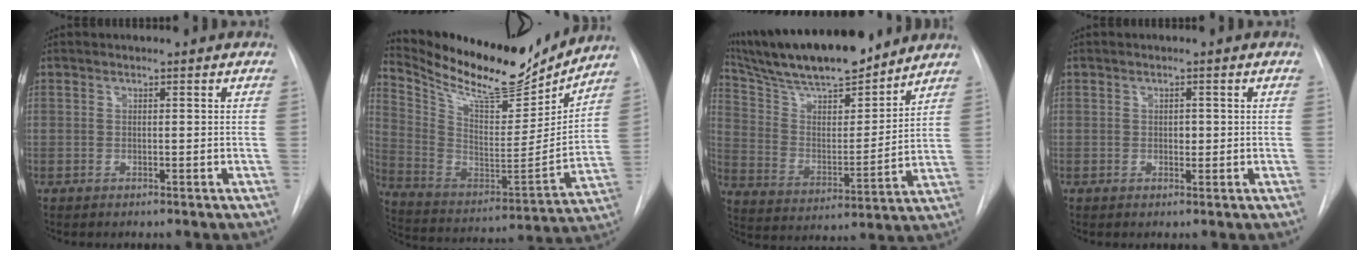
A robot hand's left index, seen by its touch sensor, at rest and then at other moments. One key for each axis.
{"total": 20.2, "fx": 18.4, "fy": 4.2, "fz": 7.3, "tx": -0.145, "ty": -0.035, "tz": 0.303}
{"total": 20.5, "fx": 17.8, "fy": 3.2, "fz": 9.5, "tx": -0.173, "ty": 0.006, "tz": 0.302}
{"total": 1.2, "fx": -0.4, "fy": 0.8, "fz": 0.8, "tx": -0.010, "ty": -0.002, "tz": -0.004}